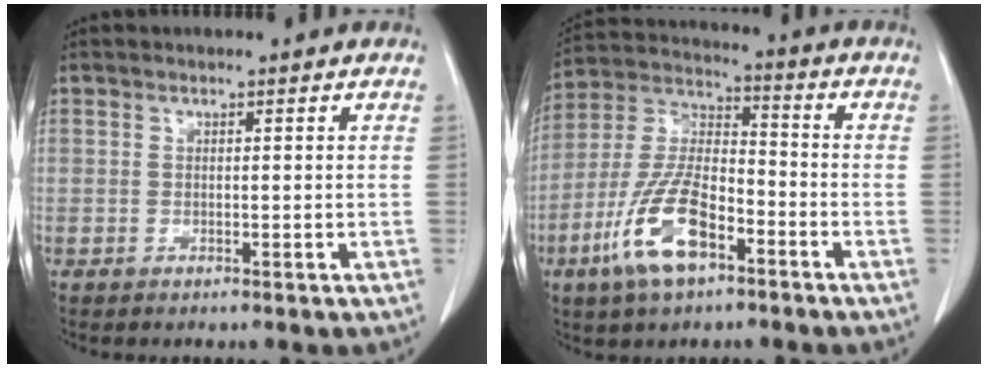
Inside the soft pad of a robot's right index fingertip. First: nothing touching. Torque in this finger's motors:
{"motor_torque": [0.70, -0.68, 0.17, 0.06]}